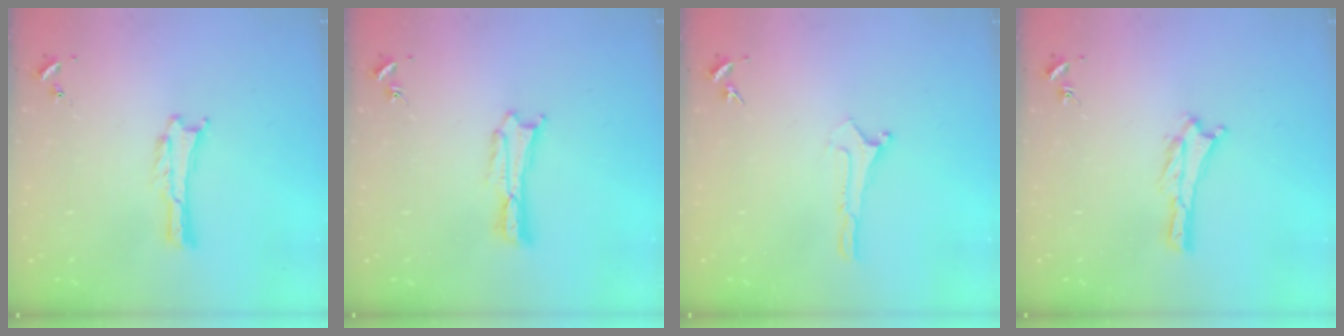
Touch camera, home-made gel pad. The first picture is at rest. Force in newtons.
{"total": 0.9, "press": 0.9, "slide": 0.2}
{"total": 0.0}
{"total": 0.0}